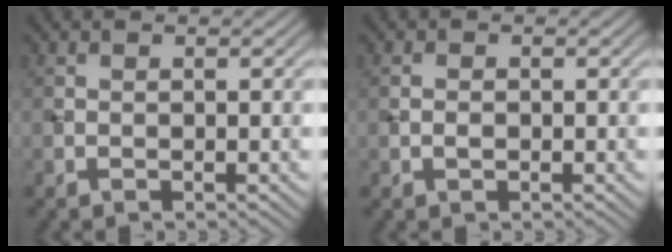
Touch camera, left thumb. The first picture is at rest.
{"total": 1.0, "force": [-0.2, 0.7, 0.7], "torque": [-0.015, 0.000, -0.006]}